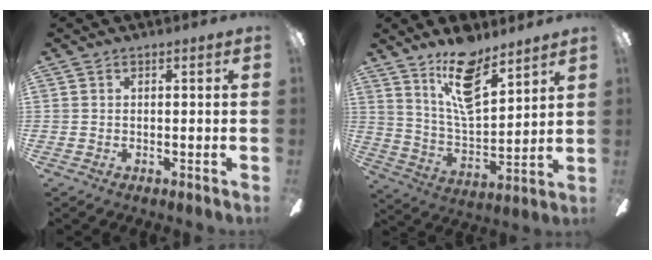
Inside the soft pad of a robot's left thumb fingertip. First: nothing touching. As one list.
[{"total": 16.7, "force": [10.9, 6.7, 10.7], "torque": [-0.190, -0.044, 0.190]}]